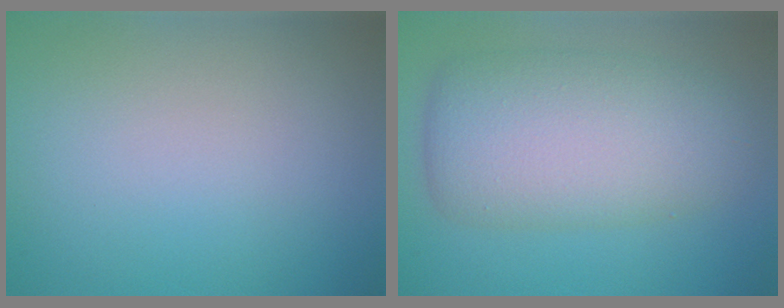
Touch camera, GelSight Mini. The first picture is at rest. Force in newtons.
{"total": 8.6, "press": 8.6, "slide": 0.4}